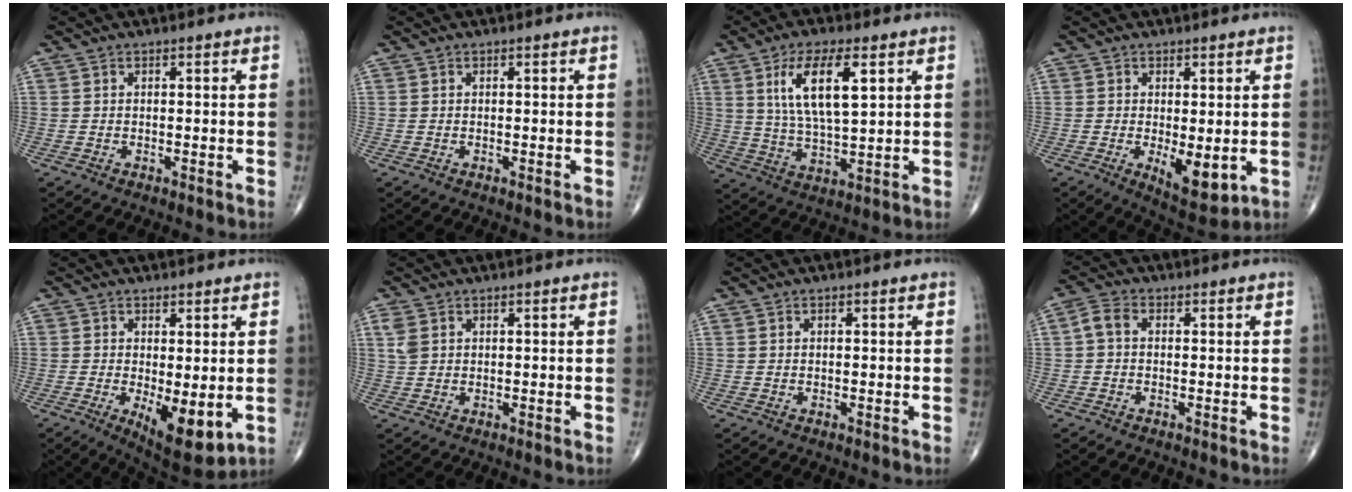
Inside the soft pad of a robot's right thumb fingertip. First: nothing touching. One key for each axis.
{"total": 0.0}
{"total": 12.3, "fx": 4.4, "fy": 4.4, "fz": 10.7, "tx": -0.197, "ty": -0.015, "tz": 0.087}
{"total": 7.6, "fx": -1.3, "fy": 3.2, "fz": 6.8, "tx": -0.093, "ty": -0.022, "tz": -0.011}
{"total": 9.7, "fx": -1.9, "fy": 3.9, "fz": 8.7, "tx": -0.125, "ty": -0.026, "tz": -0.018}
{"total": 2.4, "fx": 1.0, "fy": 1.6, "fz": 1.5, "tx": -0.039, "ty": 0.005, "tz": 0.026}
{"total": 0.0}
{"total": 3.1, "fx": 0.0, "fy": 2.1, "fz": 2.4, "tx": -0.045, "ty": 0.009, "tz": -0.009}